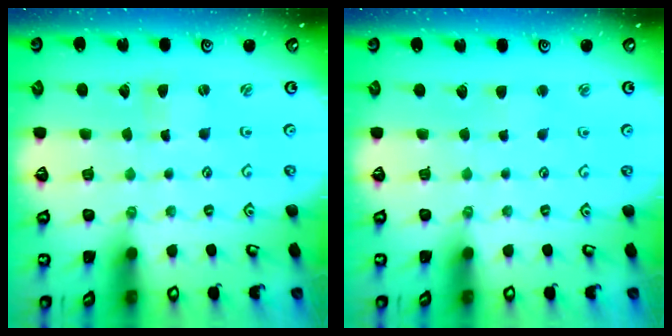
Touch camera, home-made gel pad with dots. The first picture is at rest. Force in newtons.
{"total": 2.1, "press": 2.0, "slide": 0.4}